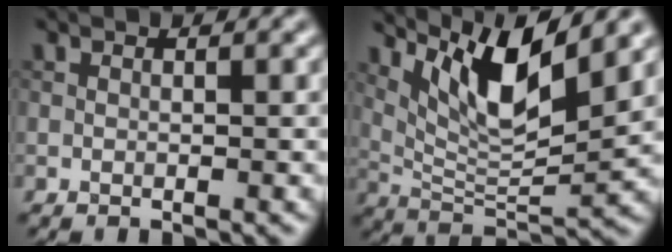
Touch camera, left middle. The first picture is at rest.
{"total": 8.0, "force": [4.5, 1.9, 6.3], "torque": [-0.113, -0.009, 0.087]}